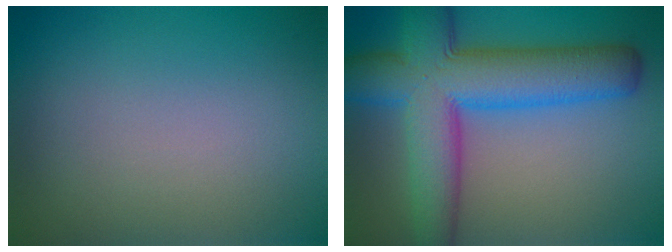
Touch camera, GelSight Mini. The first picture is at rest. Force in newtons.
{"total": 11.1, "press": 11.1, "slide": 0.3}